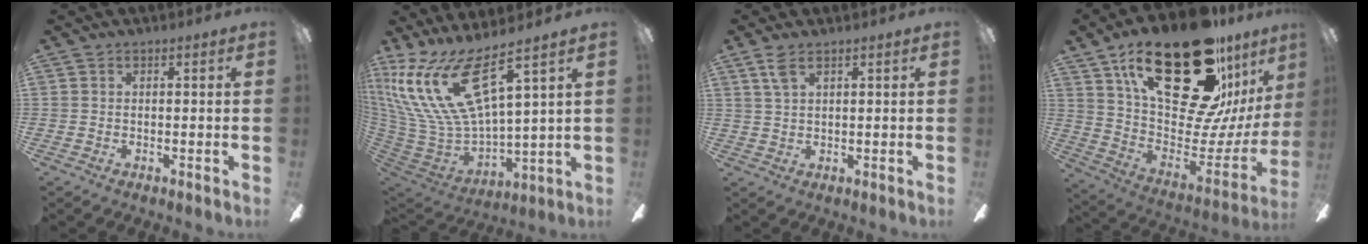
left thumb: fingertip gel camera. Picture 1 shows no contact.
{"total": 22.1, "force": [11.8, 8.6, 16.5], "torque": [-0.365, -0.082, 0.213]}
{"total": 4.1, "force": [2.4, 1.6, 2.8], "torque": [-0.062, 0.002, 0.044]}
{"total": 33.5, "force": [18.5, 14.3, 24.0], "torque": [-0.359, -0.131, 0.340]}